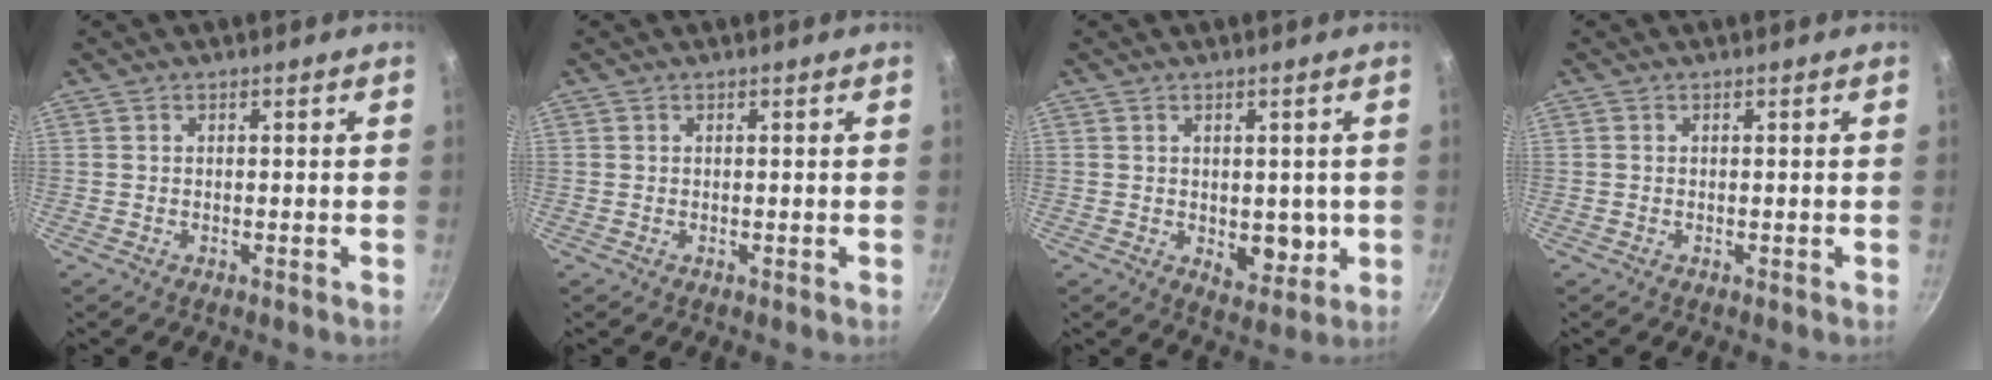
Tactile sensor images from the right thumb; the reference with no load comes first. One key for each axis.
{"total": 0.0}
{"total": 6.2, "fx": 0.0, "fy": 4.1, "fz": 4.6, "tx": -0.034, "ty": -0.010, "tz": 0.008}
{"total": 0.0}